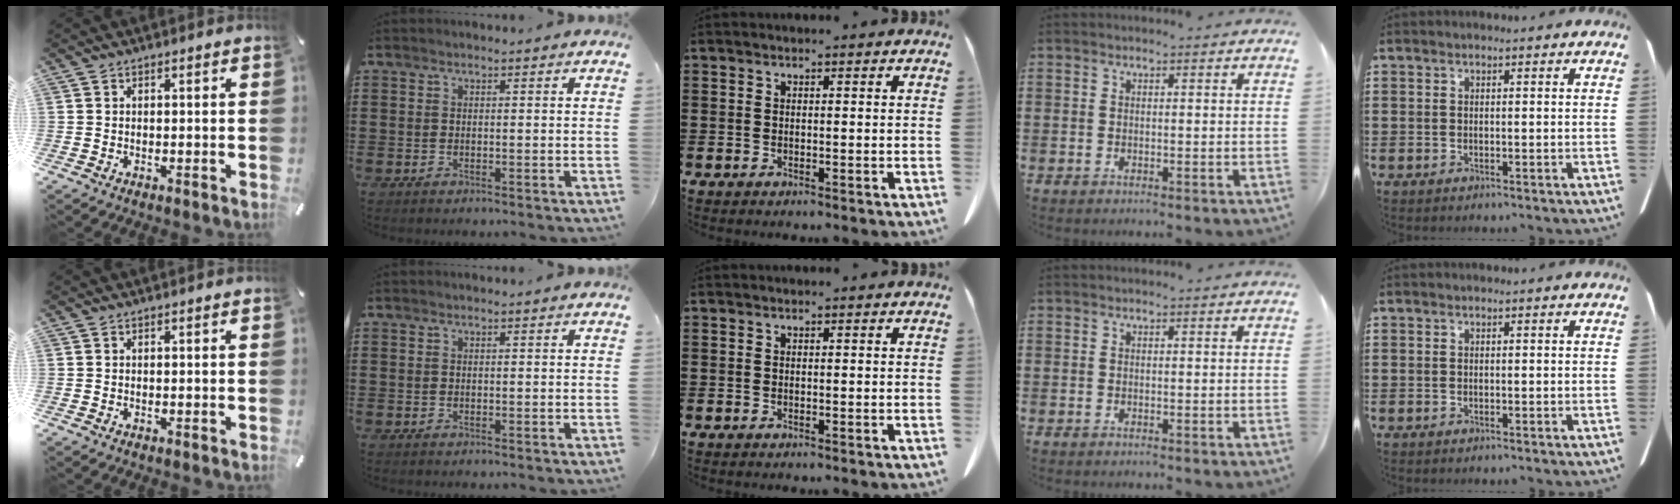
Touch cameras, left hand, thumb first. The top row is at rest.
{}